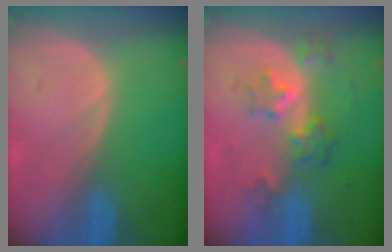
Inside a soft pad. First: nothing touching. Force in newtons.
{"total": 6.2, "press": 5.4, "slide": 3.0}